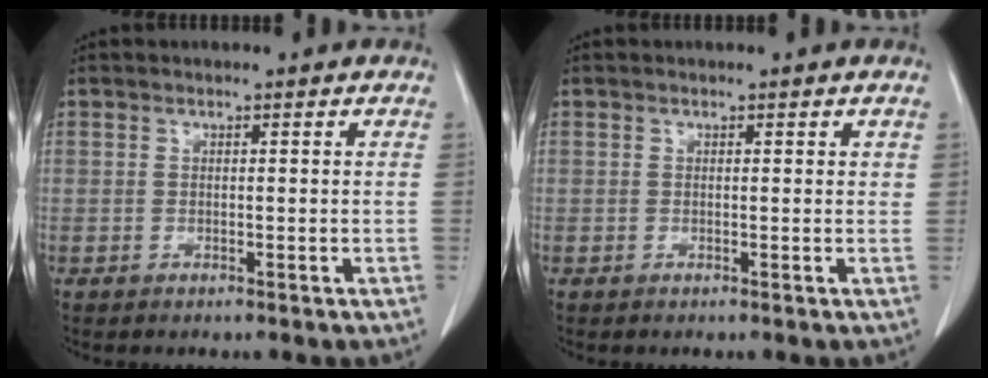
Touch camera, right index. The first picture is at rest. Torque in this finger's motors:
{"motor_torque": [-0.03, 0.00, 0.00, -0.01]}